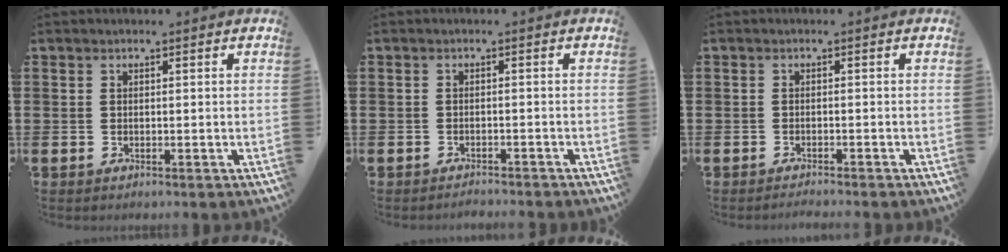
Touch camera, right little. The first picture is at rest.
{"total": 1.0, "force": [-1.0, -0.1, 0.0], "torque": [-0.002, 0.001, -0.021]}
{"total": 0.8, "force": [-0.8, -0.1, 0.1], "torque": [-0.002, -0.001, -0.016]}